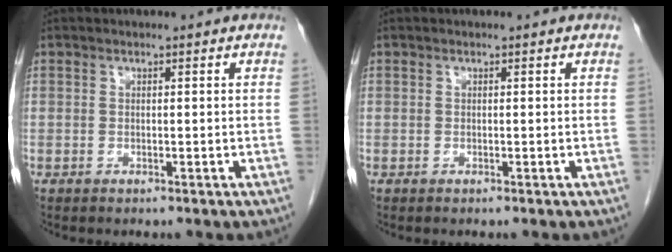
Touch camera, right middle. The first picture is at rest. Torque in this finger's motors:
{"motor_torque": [0.00, 0.00, 0.00, 0.00]}